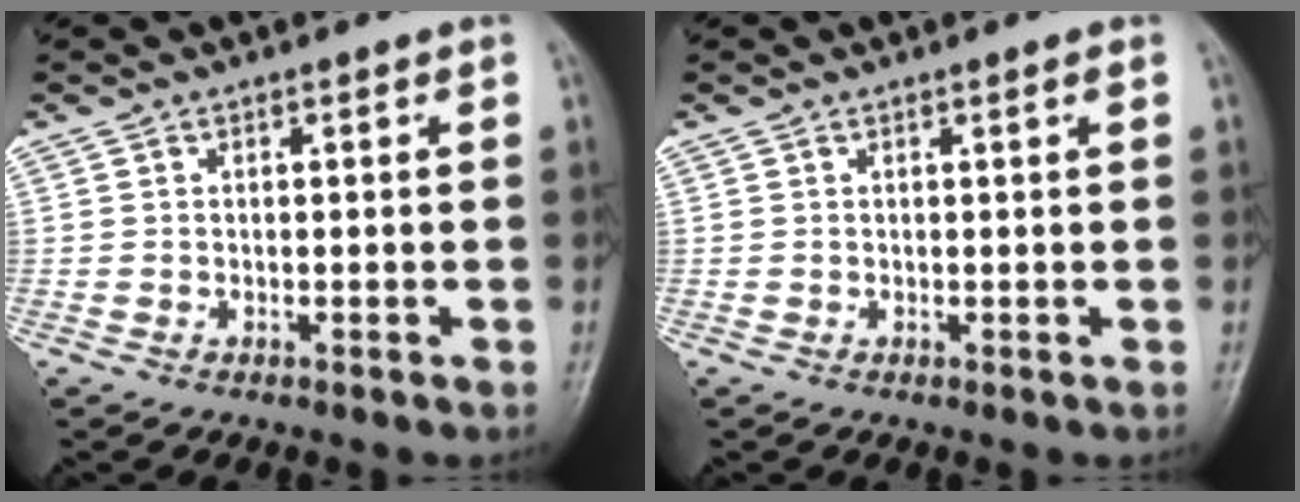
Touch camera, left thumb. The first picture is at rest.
{"total": 0.7, "force": [0.3, 0.0, 0.7], "torque": [-0.011, 0.000, 0.004]}